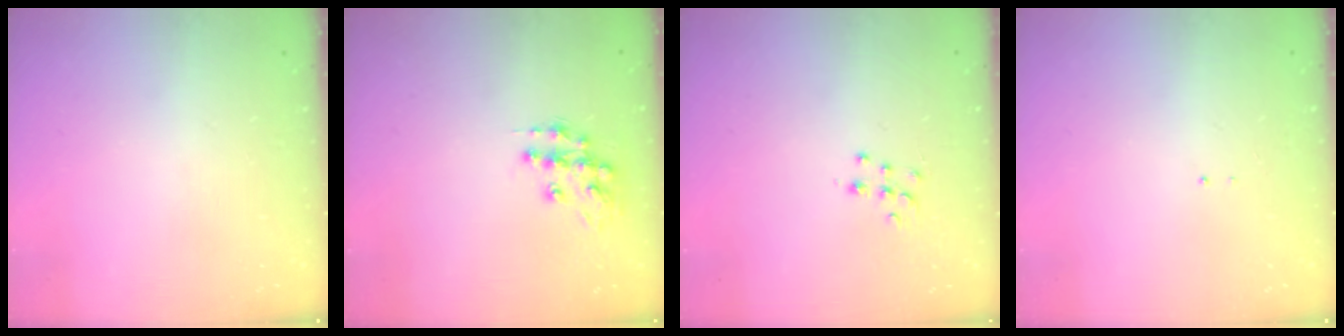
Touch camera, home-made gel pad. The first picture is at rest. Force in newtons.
{"total": 11.5, "press": 11.5, "slide": 0.7}
{"total": 7.2, "press": 7.2, "slide": 0.5}
{"total": 0.7, "press": 0.7, "slide": 0.1}